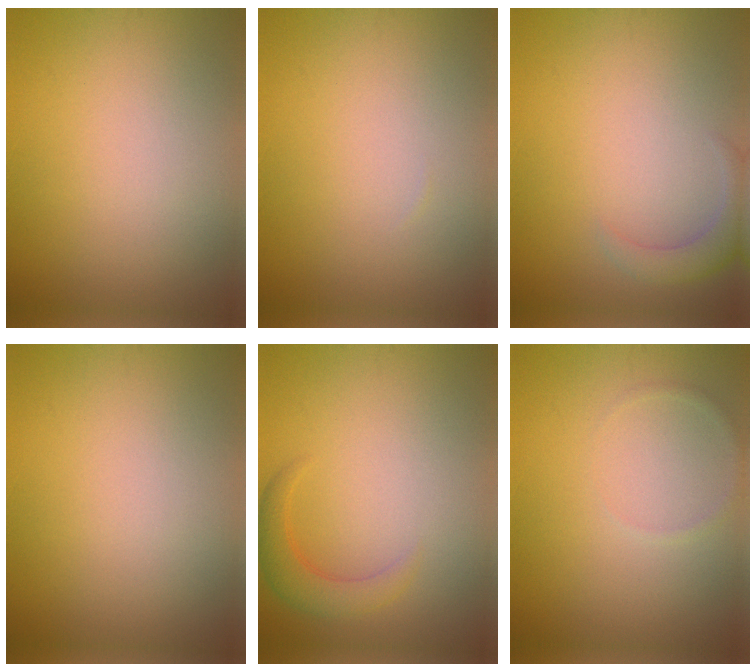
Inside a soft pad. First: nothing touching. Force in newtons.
{"total": 0.0}
{"total": 2.5, "press": 2.5, "slide": 0.3}
{"total": 0.0}
{"total": 2.7, "press": 2.6, "slide": 0.3}
{"total": 0.7, "press": 0.7, "slide": 0.0}